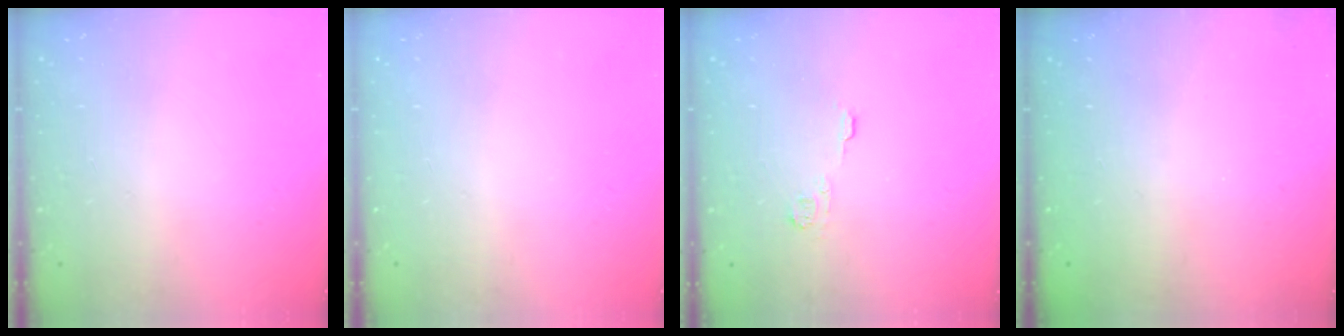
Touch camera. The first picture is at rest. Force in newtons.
{"total": 0.0}
{"total": 4.3, "press": 4.3, "slide": 0.6}
{"total": 2.3, "press": 2.2, "slide": 0.8}